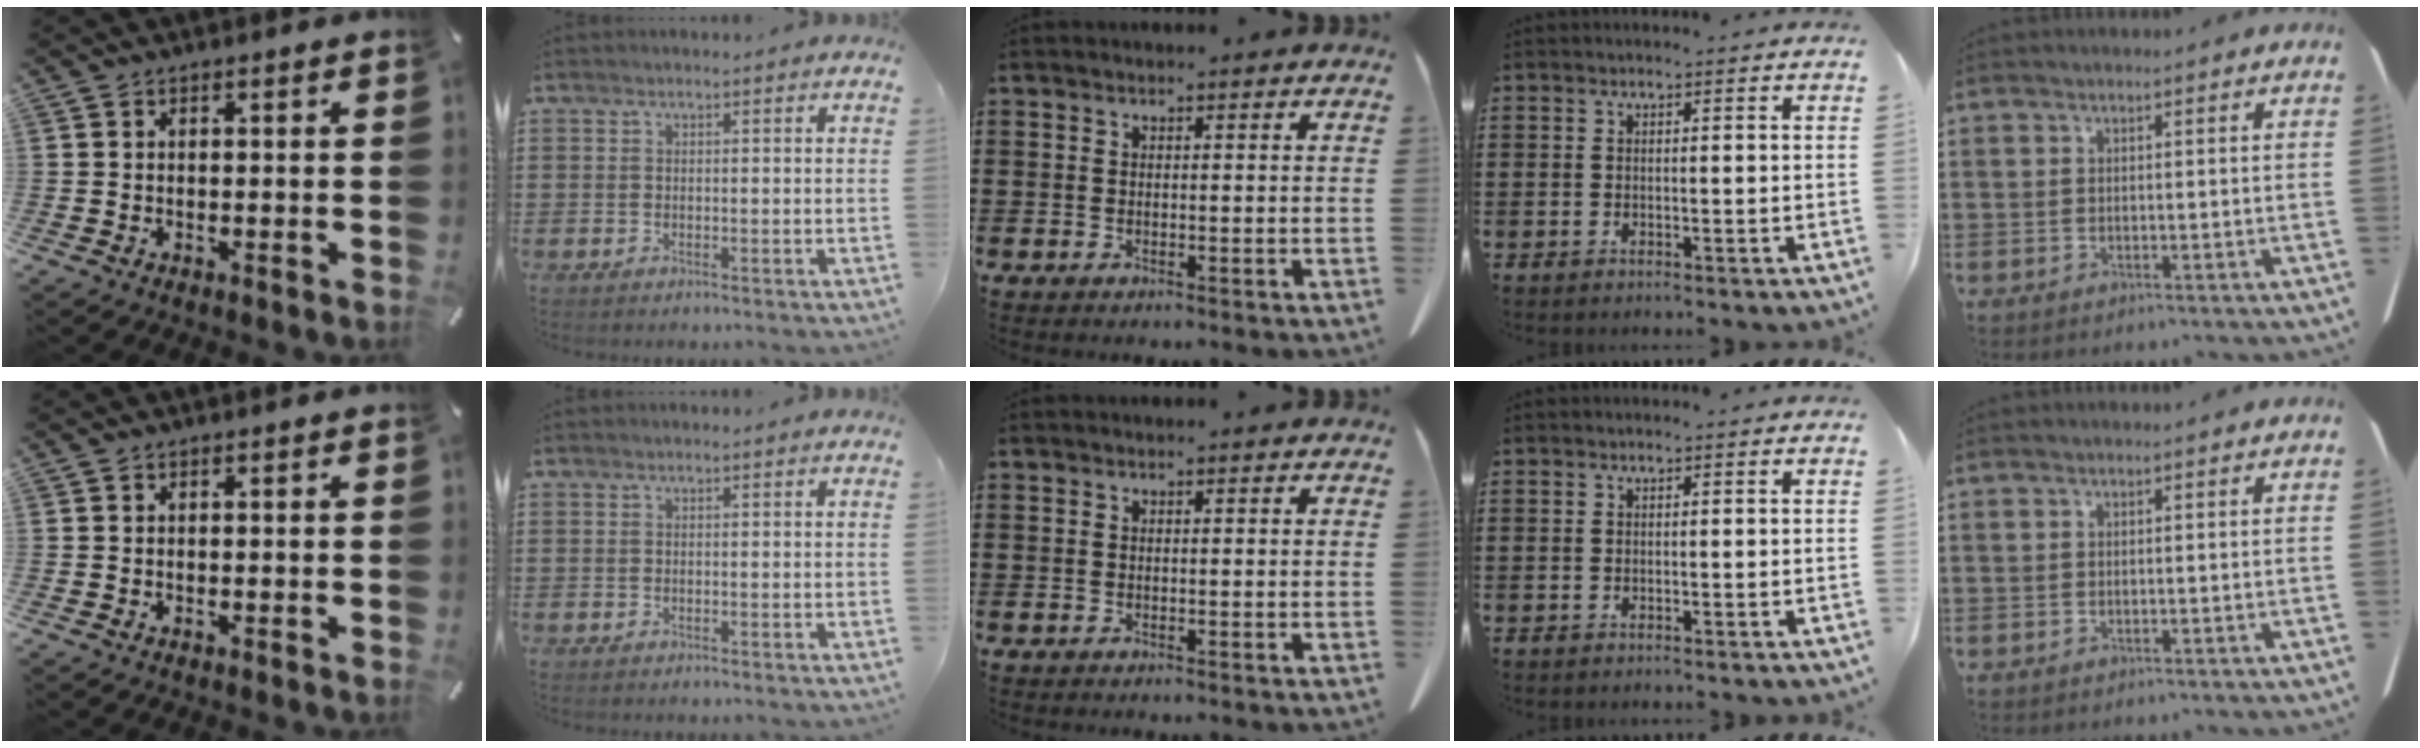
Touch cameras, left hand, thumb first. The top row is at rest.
{}